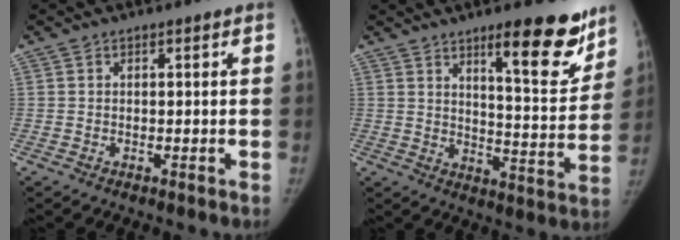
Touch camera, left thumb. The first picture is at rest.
{"total": 14.9, "force": [9.8, 3.7, 10.7], "torque": [-0.105, -0.071, 0.144]}